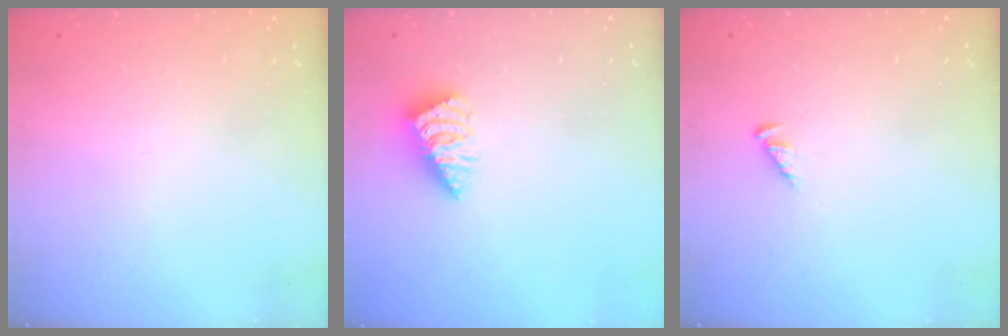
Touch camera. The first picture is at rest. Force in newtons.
{"total": 1.9, "press": 1.9, "slide": 0.4}
{"total": 2.7, "press": 2.7, "slide": 0.4}